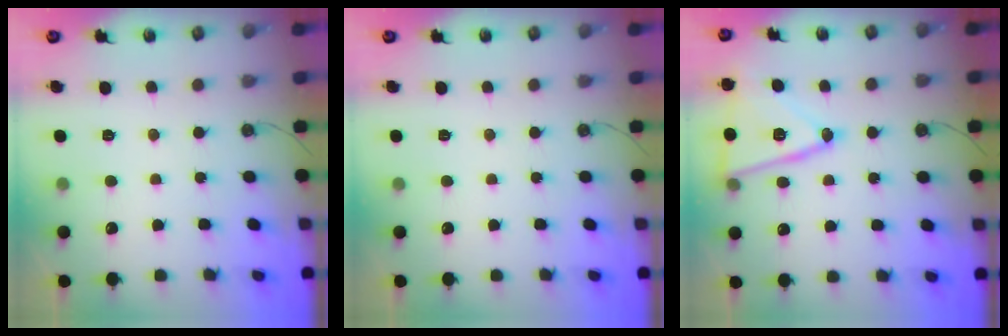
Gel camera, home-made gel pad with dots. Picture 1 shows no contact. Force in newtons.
{"total": 0.0}
{"total": 14.9, "press": 14.6, "slide": 3.1}